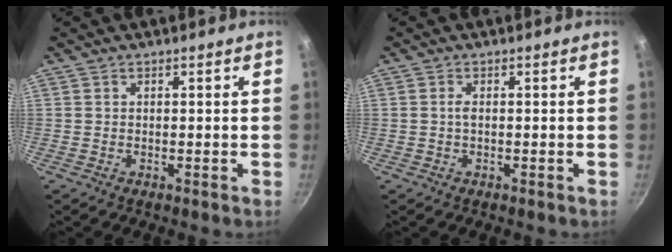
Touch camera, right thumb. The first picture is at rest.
{"total": 1.1, "force": [-0.1, 0.5, 1.0], "torque": [-0.019, 0.003, -0.002]}